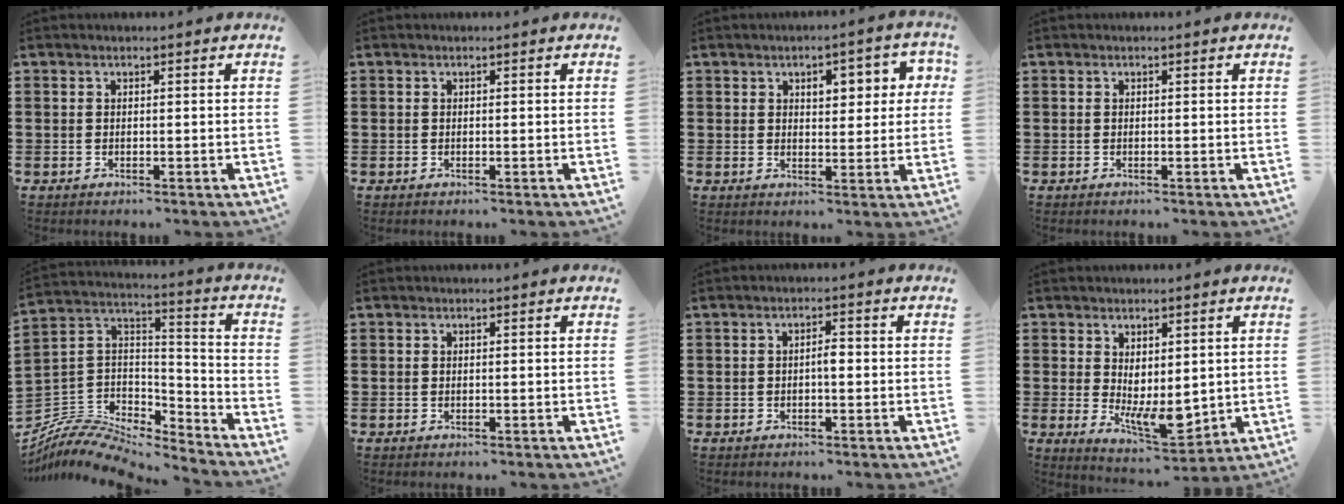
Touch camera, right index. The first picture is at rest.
{"total": 0.0}
{"total": 4.6, "force": [1.6, 2.6, 3.4], "torque": [-0.041, 0.000, 0.017]}
{"total": 0.0}
{"total": 8.5, "force": [-7.9, 2.5, 1.9], "torque": [-0.056, 0.005, -0.163]}
{"total": 0.0}
{"total": 1.8, "force": [-0.3, 0.6, 1.7], "torque": [-0.033, 0.003, -0.007]}
{"total": 5.2, "force": [0.3, 2.7, 4.5], "torque": [-0.080, -0.013, 0.006]}